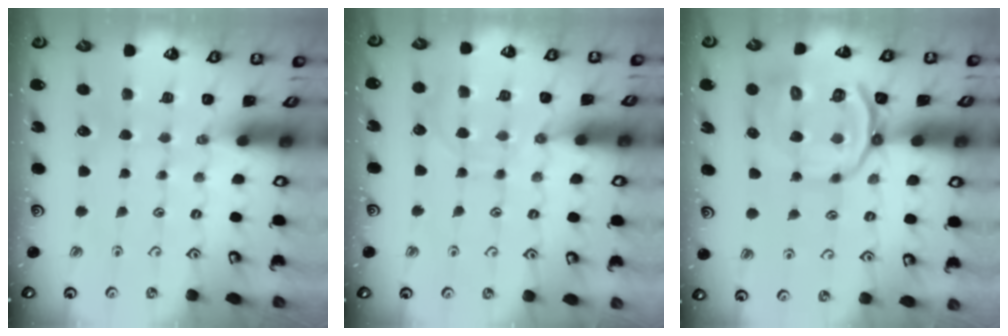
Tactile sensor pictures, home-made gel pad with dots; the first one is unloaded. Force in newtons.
{"total": 8.7, "press": 8.7, "slide": 0.6}
{"total": 16.7, "press": 16.5, "slide": 2.6}